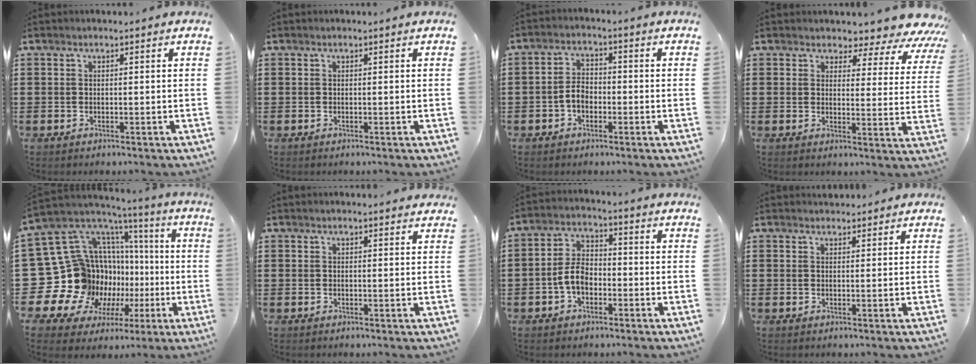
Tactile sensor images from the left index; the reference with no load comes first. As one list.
[{"total": 0.0}, {"total": 3.4, "force": [-1.3, 2.2, 2.4], "torque": [-0.060, 0.002, -0.030]}, {"total": 3.5, "force": [3.0, 1.5, 1.0], "torque": [-0.025, -0.023, 0.043]}, {"total": 20.3, "force": [-2.0, 17.8, 9.5], "torque": [-0.234, -0.060, 0.027]}, {"total": 0.8, "force": [0.7, 0.2, 0.3], "torque": [-0.006, 0.002, 0.013]}, {"total": 5.5, "force": [-1.8, 3.3, 3.9], "torque": [-0.098, 0.003, -0.043]}, {"total": 1.6, "force": [1.4, 0.7, -0.1], "torque": [0.006, 0.001, 0.028]}]